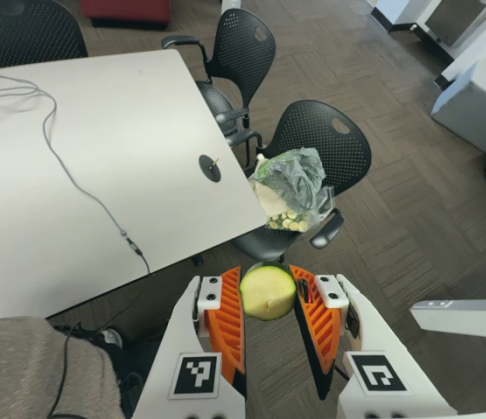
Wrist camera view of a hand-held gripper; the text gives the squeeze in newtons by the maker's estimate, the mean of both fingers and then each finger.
{"total": 11.2, "left": 11.3, "right": 11.1}